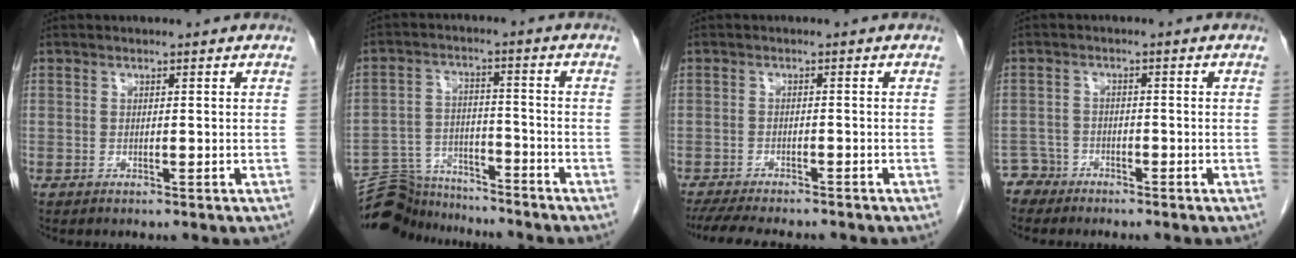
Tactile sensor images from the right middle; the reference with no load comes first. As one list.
[{"total": 10.6, "force": [-10.3, 2.5, 0.2], "torque": [-0.006, 0.027, -0.173]}, {"total": 11.7, "force": [-10.2, 2.4, 5.2], "torque": [-0.089, -0.014, -0.142]}, {"total": 2.9, "force": [-2.4, 1.2, -1.0], "torque": [0.019, 0.003, -0.049]}]